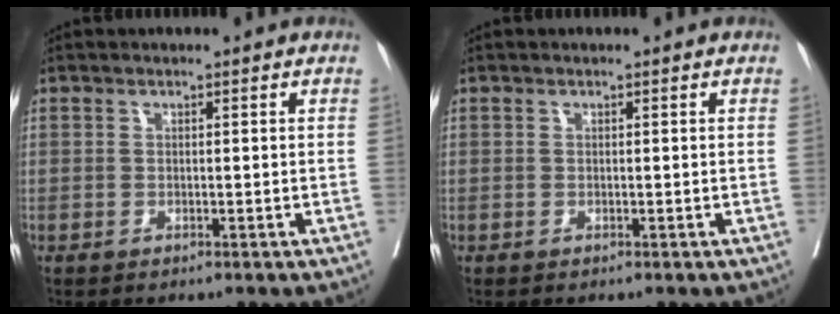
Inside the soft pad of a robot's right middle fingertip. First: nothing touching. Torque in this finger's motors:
{"motor_torque": [0.10, -0.10, 0.02, 0.00]}